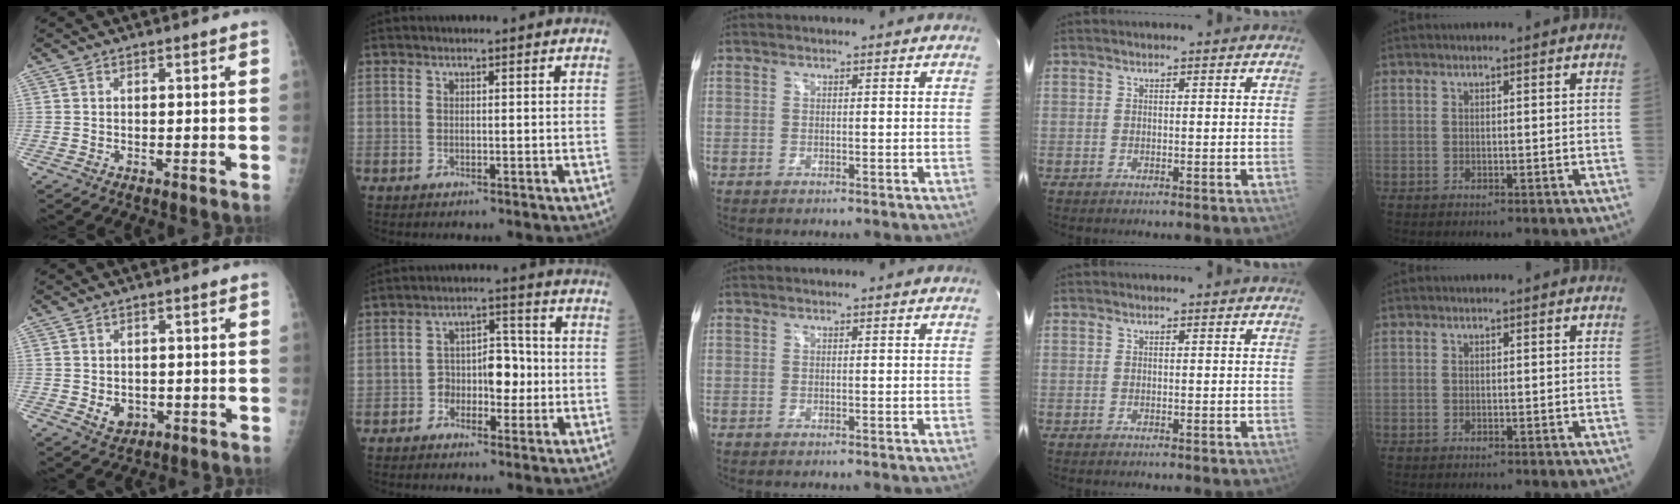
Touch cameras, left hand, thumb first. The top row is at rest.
{"thumb": {"total": 3.5, "force": [-0.5, 2.9, 1.9], "torque": [-0.016, -0.001, 0.003]}, "index": {"total": 6.0, "force": [-1.6, 3.5, 4.7], "torque": [-0.070, 0.018, -0.031]}}